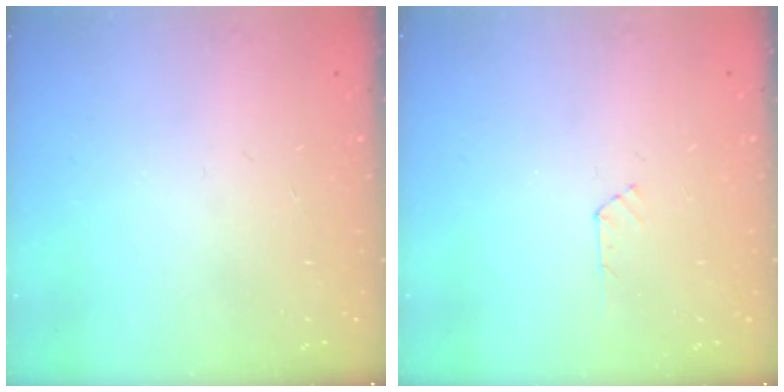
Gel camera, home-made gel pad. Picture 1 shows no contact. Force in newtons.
{"total": 3.3, "press": 3.2, "slide": 0.3}